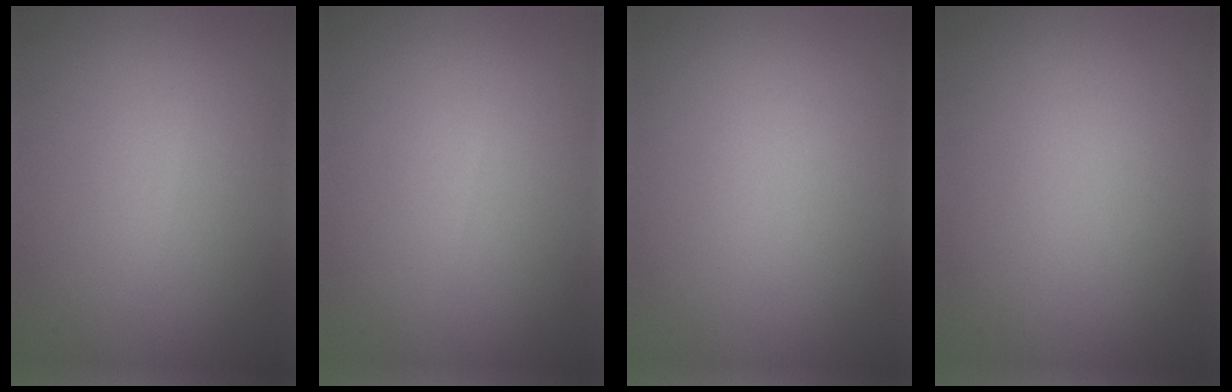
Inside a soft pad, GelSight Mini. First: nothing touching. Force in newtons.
{"total": 0.0}
{"total": 0.0}
{"total": 0.0}